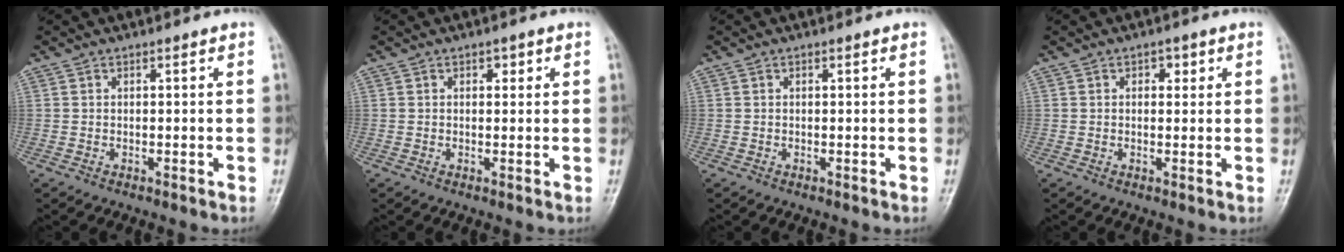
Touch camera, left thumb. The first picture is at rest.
{"total": 1.7, "force": [0.7, 1.1, 1.1], "torque": [-0.004, 0.000, 0.008]}
{"total": 0.0}
{"total": 2.3, "force": [0.9, 1.5, 1.5], "torque": [-0.004, 0.001, 0.009]}